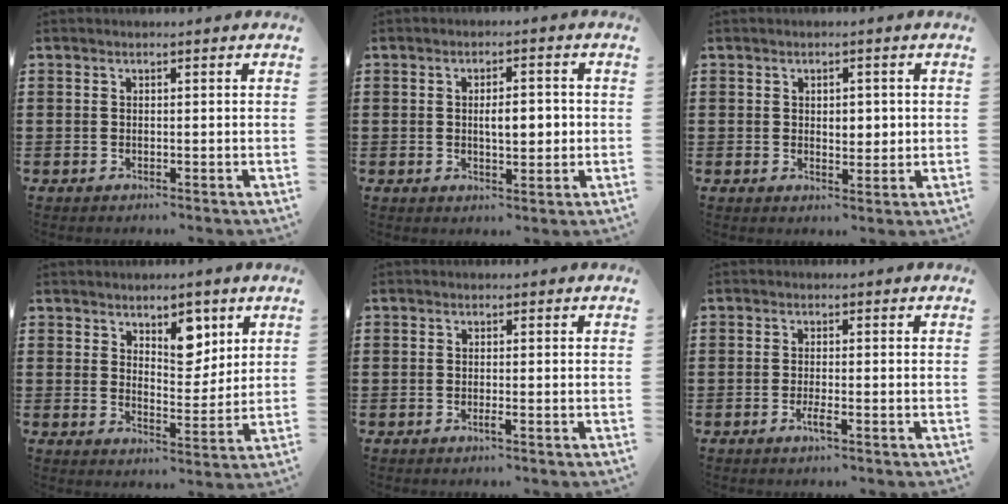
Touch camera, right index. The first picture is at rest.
{"total": 4.4, "force": [-0.1, 1.8, 4.0], "torque": [-0.059, -0.002, -0.008]}
{"total": 2.6, "force": [0.3, 1.7, 2.0], "torque": [-0.026, 0.002, 0.000]}
{"total": 6.6, "force": [4.2, 3.5, 3.6], "torque": [-0.054, -0.008, 0.070]}
{"total": 1.0, "force": [-0.5, -0.1, 0.9], "torque": [-0.015, -0.004, -0.009]}
{"total": 2.2, "force": [-1.2, 0.3, 1.9], "torque": [-0.039, -0.004, -0.024]}